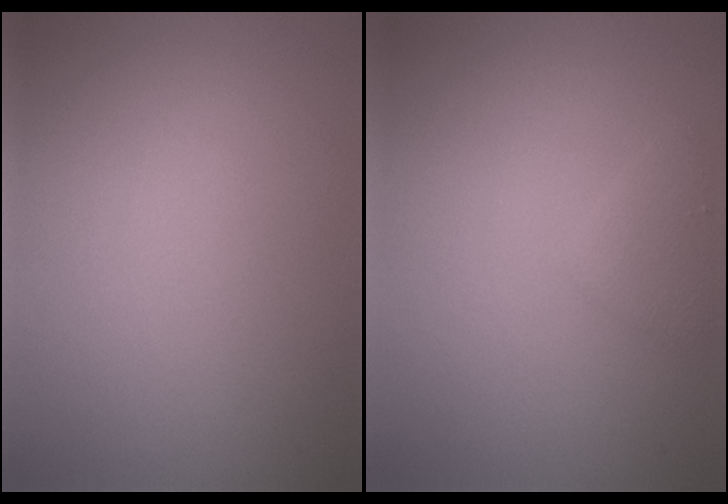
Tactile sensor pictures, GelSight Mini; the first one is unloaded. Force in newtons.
{"total": 1.5, "press": 1.5, "slide": 0.1}